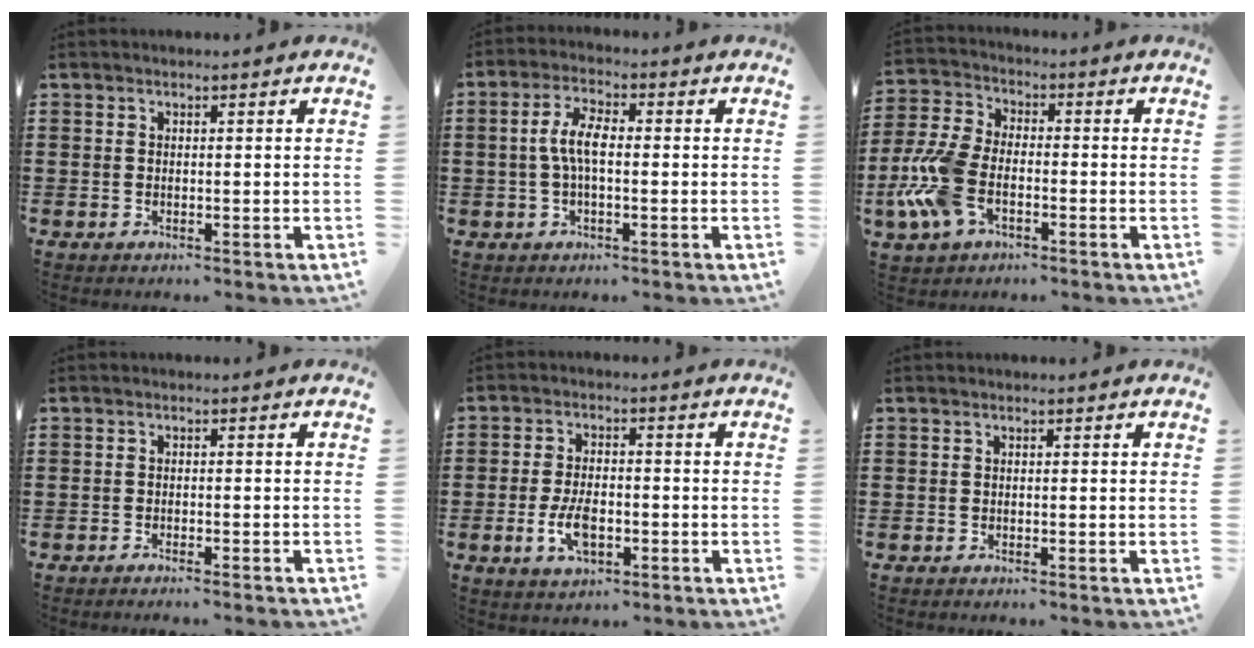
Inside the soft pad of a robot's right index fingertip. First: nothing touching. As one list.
[{"total": 5.4, "force": [-0.3, 2.1, 5.0], "torque": [-0.105, 0.004, -0.010]}, {"total": 9.0, "force": [-3.3, 5.1, 6.7], "torque": [-0.177, -0.003, -0.068]}, {"total": 1.1, "force": [-1.1, -0.2, 0.2], "torque": [-0.005, 0.001, -0.023]}, {"total": 5.7, "force": [-1.8, 2.8, 4.6], "torque": [-0.105, -0.003, -0.036]}, {"total": 0.0}]